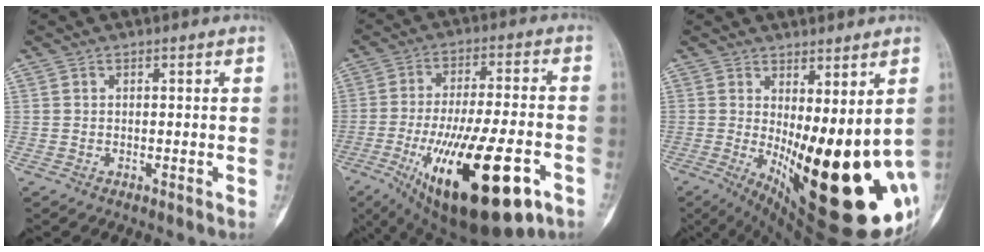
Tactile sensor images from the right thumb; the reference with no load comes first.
{"total": 25.5, "force": [-9.9, 8.8, 21.8], "torque": [-0.356, 0.008, -0.138]}
{"total": 25.6, "force": [-3.9, 9.0, 23.7], "torque": [-0.265, -0.042, -0.024]}